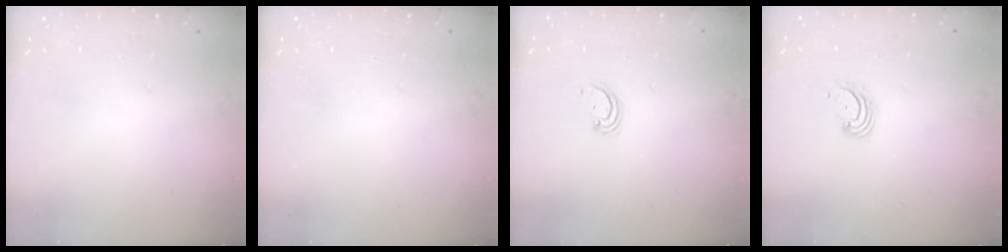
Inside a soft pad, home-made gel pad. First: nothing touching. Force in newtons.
{"total": 0.0}
{"total": 2.2, "press": 2.2, "slide": 0.2}
{"total": 2.9, "press": 2.9, "slide": 0.4}